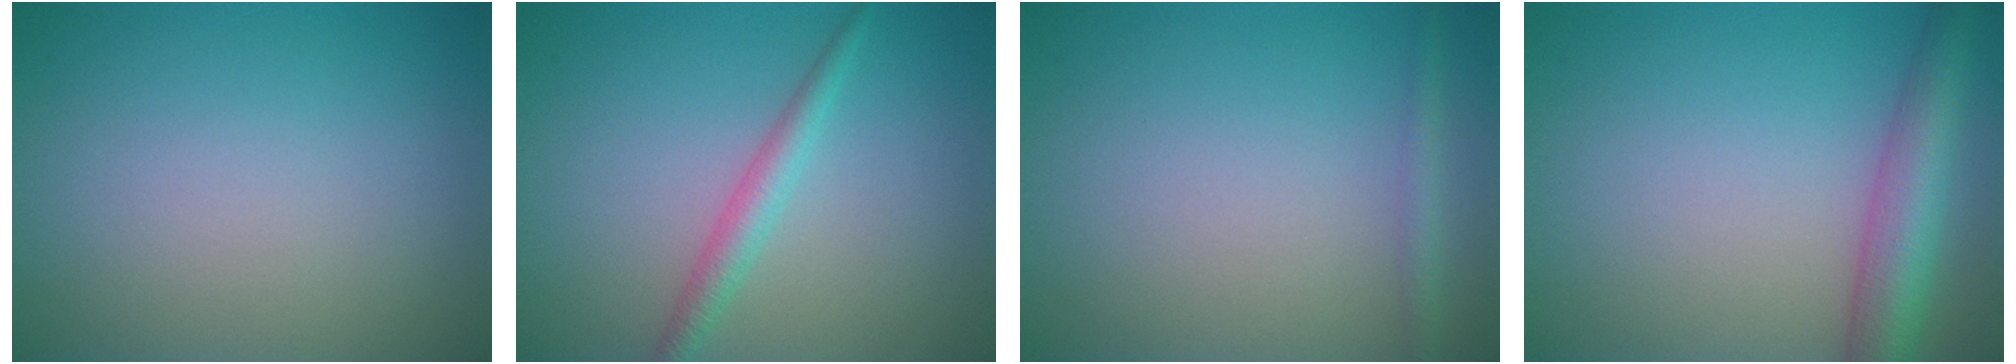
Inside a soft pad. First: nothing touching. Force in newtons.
{"total": 2.2, "press": 2.1, "slide": 0.1}
{"total": 1.3, "press": 1.3, "slide": 0.1}
{"total": 5.4, "press": 5.4, "slide": 0.3}